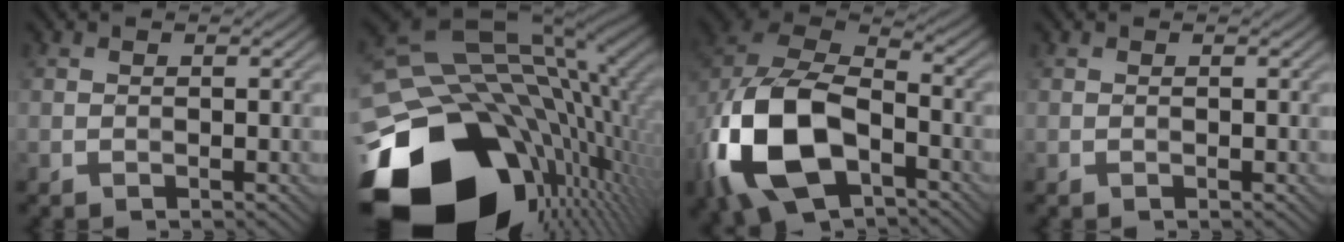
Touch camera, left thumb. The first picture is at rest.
{"total": 21.7, "force": [-7.5, 15.0, 13.9], "torque": [-0.313, -0.053, -0.095]}
{"total": 15.7, "force": [-5.5, 9.7, 11.1], "torque": [-0.277, -0.037, -0.098]}
{"total": 0.0}